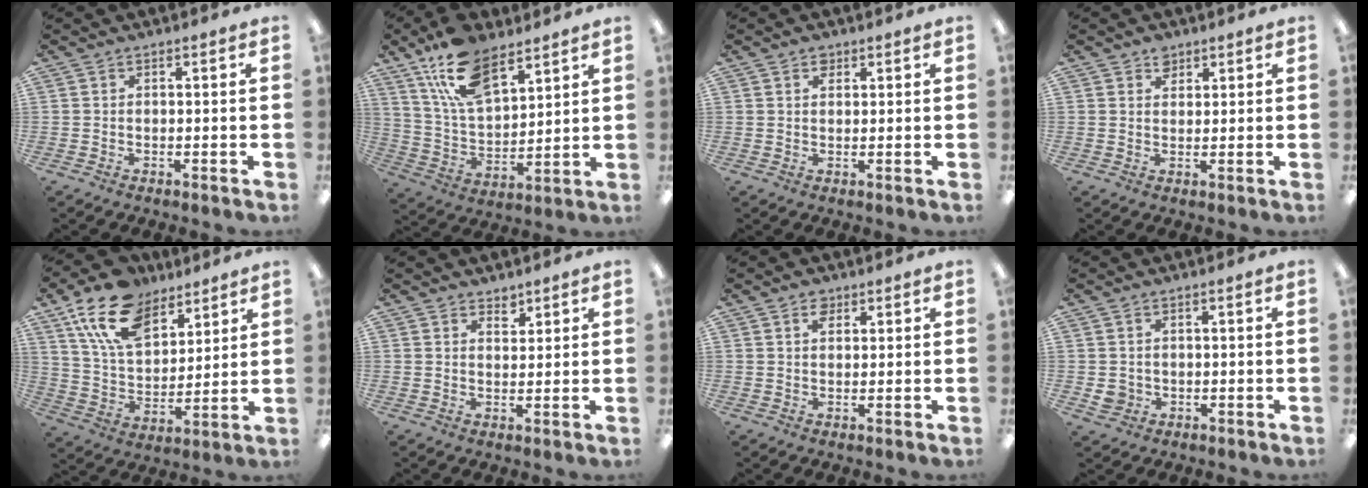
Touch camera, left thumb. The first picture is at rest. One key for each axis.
{"total": 16.5, "fx": 10.9, "fy": 7.8, "fz": 9.5, "tx": -0.192, "ty": -0.036, "tz": 0.203}
{"total": 2.0, "fx": 1.3, "fy": 1.3, "fz": 0.8, "tx": -0.009, "ty": -0.001, "tz": 0.023}
{"total": 2.9, "fx": 2.1, "fy": 1.9, "fz": 0.8, "tx": -0.001, "ty": -0.006, "tz": 0.036}
{"total": 16.4, "fx": 10.6, "fy": 9.2, "fz": 8.4, "tx": -0.162, "ty": -0.039, "tz": 0.199}
{"total": 2.9, "fx": 2.6, "fy": 1.3, "fz": 0.3, "tx": 0.007, "ty": -0.018, "tz": 0.045}
{"total": 4.3, "fx": 2.6, "fy": 2.1, "fz": 2.7, "tx": -0.052, "ty": -0.001, "tz": 0.045}
{"total": 2.7, "fx": 0.1, "fy": 2.5, "fz": 1.0, "tx": -0.011, "ty": 0.001, "tz": 0.001}